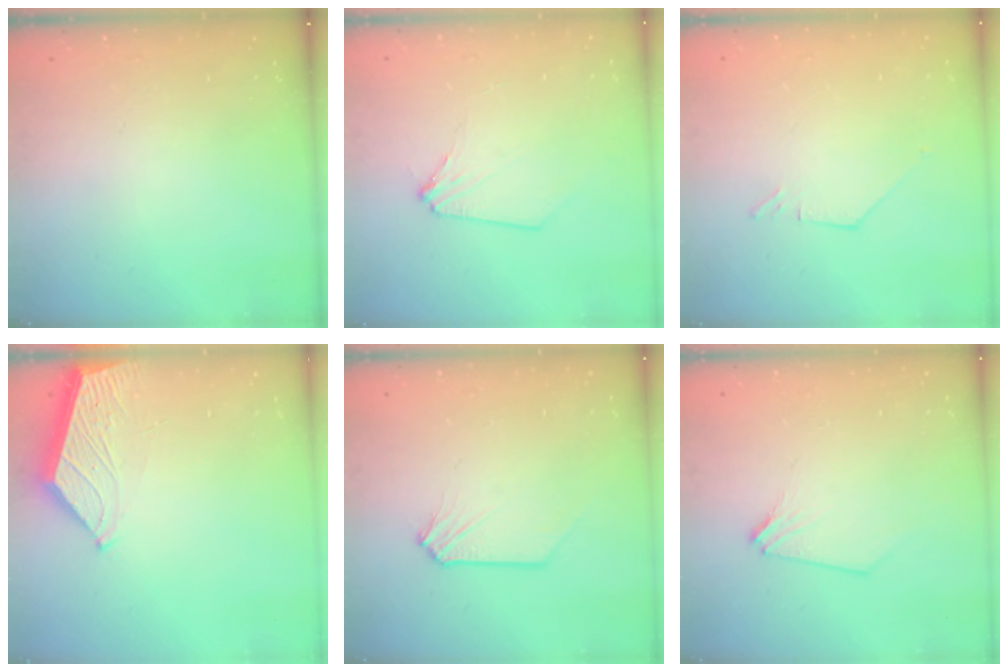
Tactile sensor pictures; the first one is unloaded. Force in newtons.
{"total": 2.6, "press": 2.5, "slide": 0.4}
{"total": 1.2, "press": 1.1, "slide": 0.1}
{"total": 4.0, "press": 4.0, "slide": 0.4}
{"total": 0.0}
{"total": 2.0, "press": 2.0, "slide": 0.2}